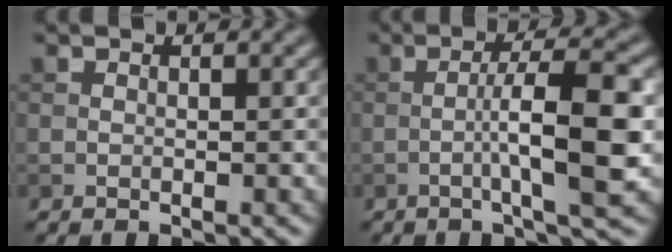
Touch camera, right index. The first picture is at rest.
{"total": 6.9, "force": [-1.3, 1.0, 6.7], "torque": [-0.105, 0.011, -0.024]}